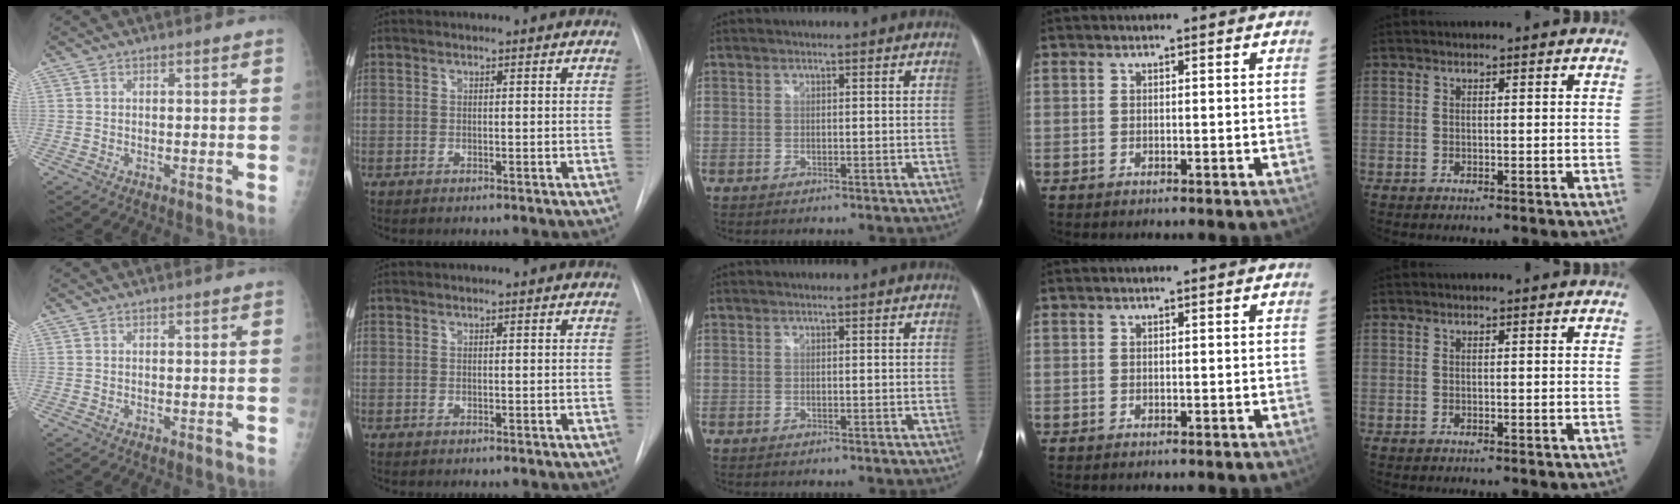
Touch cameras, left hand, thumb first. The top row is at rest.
{}